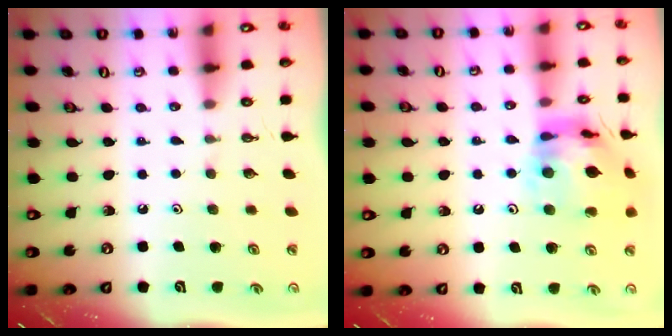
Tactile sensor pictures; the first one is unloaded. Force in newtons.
{"total": 16.7, "press": 16.7, "slide": 1.7}